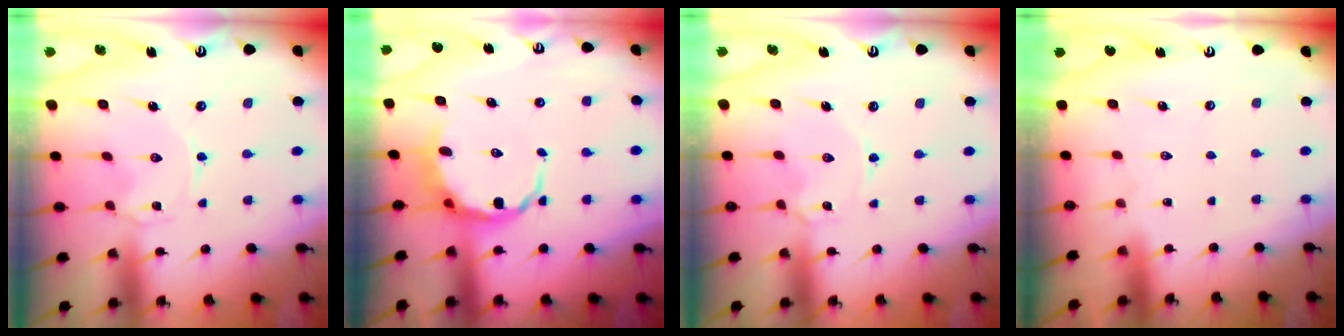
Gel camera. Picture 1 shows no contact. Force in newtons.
{"total": 8.4, "press": 8.0, "slide": 2.5}
{"total": 2.0, "press": 2.0, "slide": 0.1}
{"total": 1.6, "press": 1.6, "slide": 0.1}